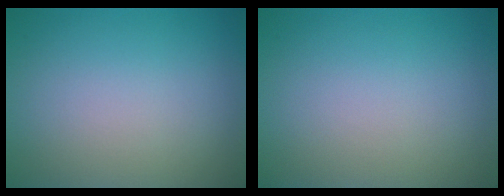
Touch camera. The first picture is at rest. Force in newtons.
{"total": 0.0}